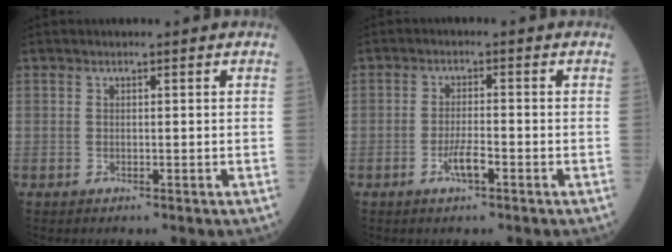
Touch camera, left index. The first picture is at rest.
{"total": 3.1, "force": [-1.6, 0.4, 2.6], "torque": [-0.054, -0.001, -0.030]}